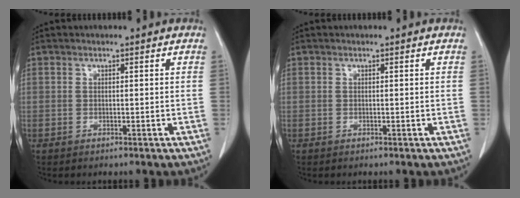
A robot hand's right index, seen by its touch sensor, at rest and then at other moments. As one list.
[{"total": 0.0}]